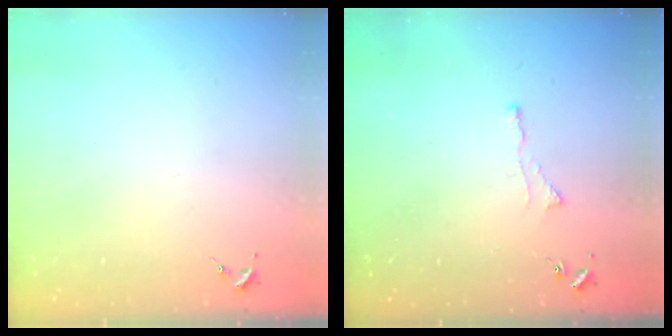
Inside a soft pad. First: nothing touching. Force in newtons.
{"total": 3.0, "press": 2.9, "slide": 0.5}